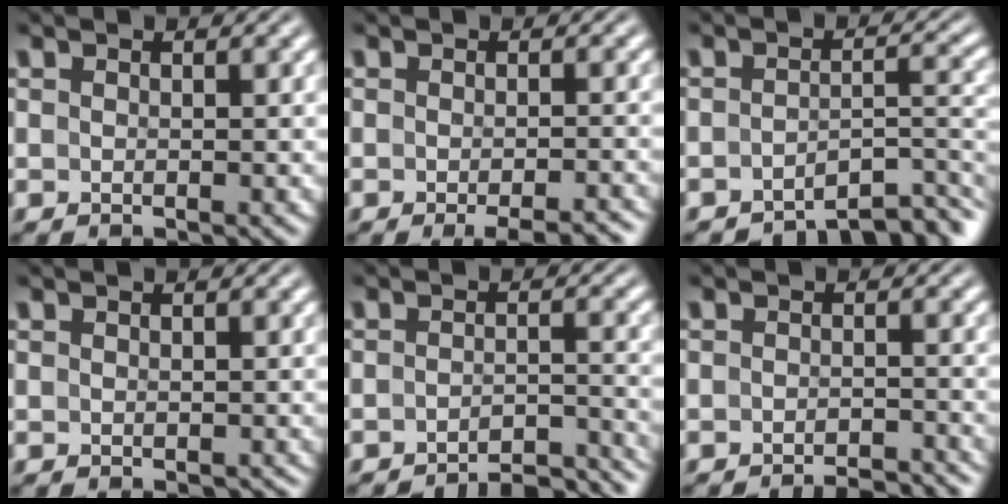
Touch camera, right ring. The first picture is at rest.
{"total": 3.4, "force": [-2.7, 0.5, 1.9], "torque": [-0.018, 0.000, -0.041]}
{"total": 7.3, "force": [-6.0, 2.0, 3.5], "torque": [-0.032, -0.010, -0.089]}
{"total": 0.7, "force": [-0.6, 0.3, 0.4], "torque": [-0.005, -0.006, -0.004]}
{"total": 5.7, "force": [-5.5, 0.7, 1.4], "torque": [-0.010, -0.013, -0.085]}
{"total": 3.6, "force": [-3.5, 0.1, 0.8], "torque": [-0.010, -0.012, -0.050]}